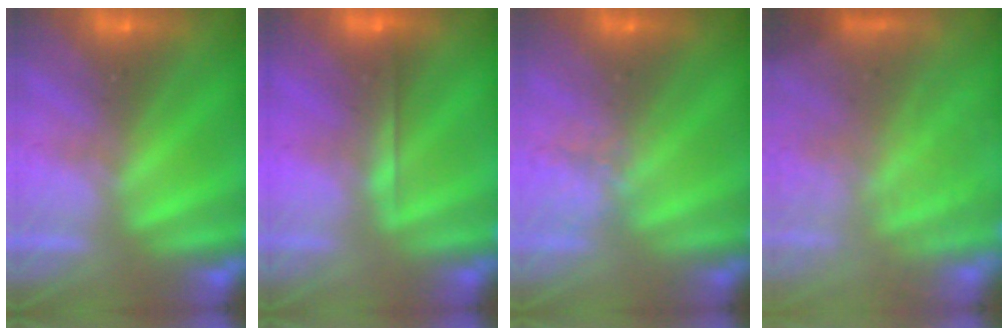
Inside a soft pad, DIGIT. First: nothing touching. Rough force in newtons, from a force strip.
{"total": 2.5}
{"total": 2.5}
{"total": 9.0}